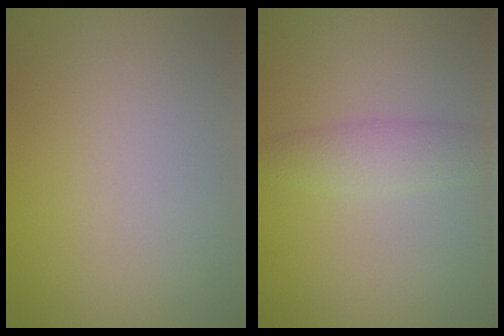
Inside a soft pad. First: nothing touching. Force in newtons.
{"total": 2.5, "press": 2.5, "slide": 0.1}